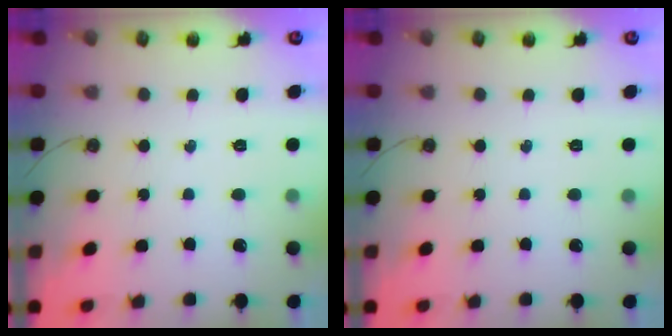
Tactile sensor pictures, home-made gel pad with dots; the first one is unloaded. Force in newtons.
{"total": 0.0}